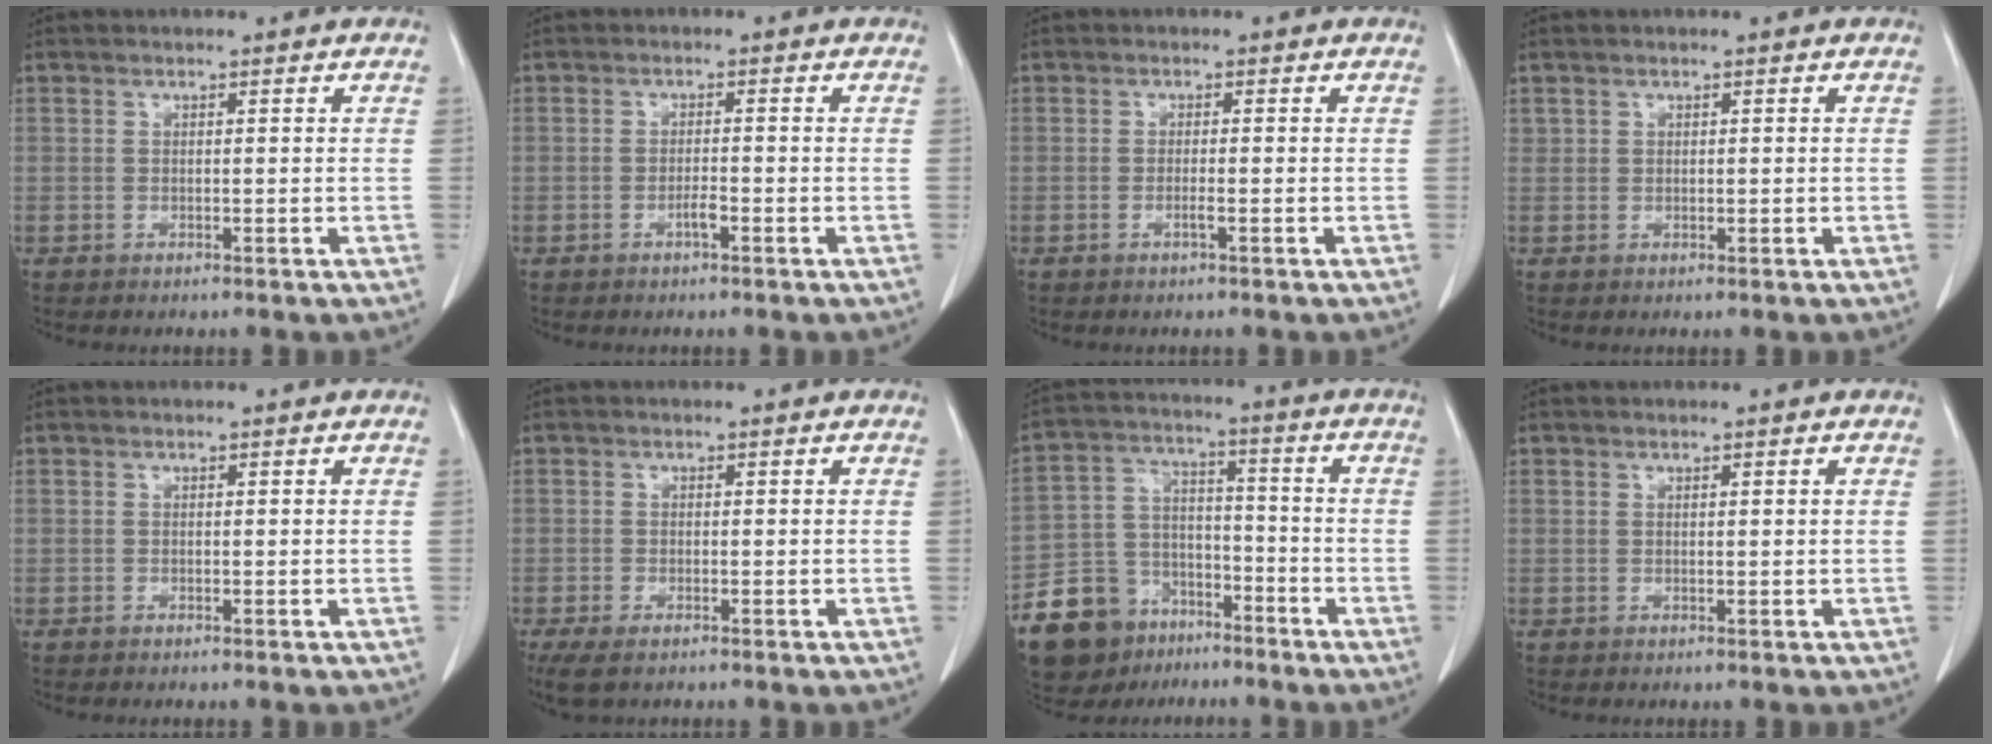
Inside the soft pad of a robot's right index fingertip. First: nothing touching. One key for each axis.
{"total": 2.1, "fx": -1.0, "fy": 0.5, "fz": 1.8, "tx": -0.035, "ty": 0.001, "tz": -0.017}
{"total": 1.5, "fx": -0.6, "fy": 0.3, "fz": 1.4, "tx": -0.028, "ty": 0.000, "tz": -0.010}
{"total": 1.4, "fx": 0.3, "fy": 1.1, "fz": 0.9, "tx": -0.029, "ty": 0.012, "tz": 0.013}
{"total": 0.0}
{"total": 5.3, "fx": -3.2, "fy": 2.4, "fz": 3.5, "tx": -0.070, "ty": -0.012, "tz": -0.054}
{"total": 16.5, "fx": -10.9, "fy": 10.8, "fz": 6.1, "tx": -0.143, "ty": 0.038, "tz": -0.182}
{"total": 0.9, "fx": 0.2, "fy": 0.3, "fz": 0.8, "tx": -0.022, "ty": 0.005, "tz": 0.007}